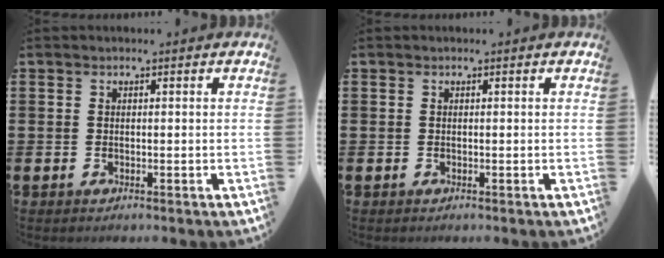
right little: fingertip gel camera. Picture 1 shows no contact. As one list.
[{"total": 0.0}]